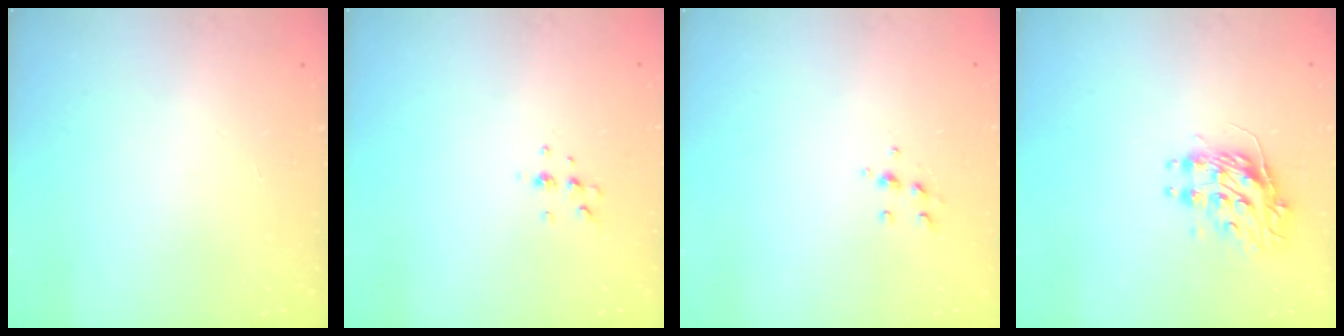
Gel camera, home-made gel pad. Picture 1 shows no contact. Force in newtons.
{"total": 4.1, "press": 4.1, "slide": 0.8}
{"total": 6.2, "press": 6.2, "slide": 0.6}
{"total": 9.5, "press": 9.5, "slide": 0.8}